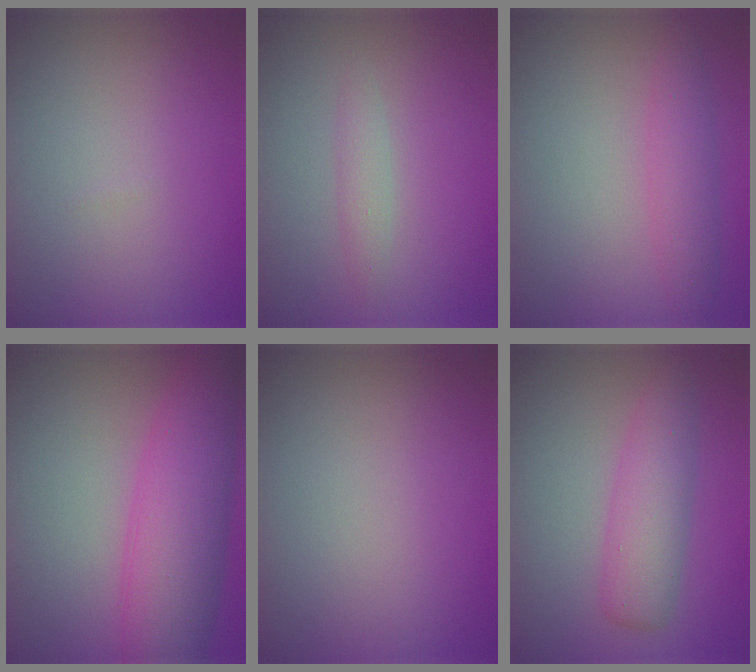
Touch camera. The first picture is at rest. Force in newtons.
{"total": 1.3, "press": 1.3, "slide": 0.1}
{"total": 2.8, "press": 2.8, "slide": 0.0}
{"total": 8.2, "press": 8.2, "slide": 0.4}
{"total": 0.0}
{"total": 4.1, "press": 4.1, "slide": 0.2}